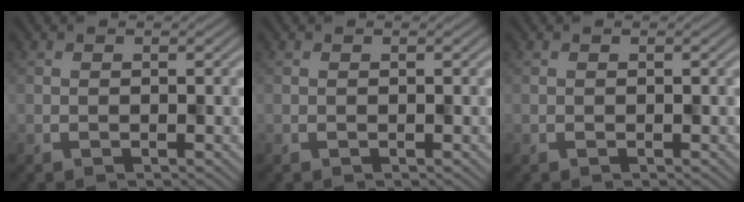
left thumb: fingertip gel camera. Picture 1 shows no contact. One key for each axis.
{"total": 0.0}
{"total": 0.0}